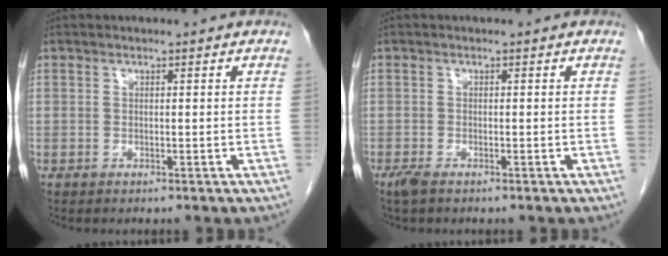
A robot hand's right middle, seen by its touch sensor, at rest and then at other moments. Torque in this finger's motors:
{"motor_torque": [0.43, -0.27, 0.11, 0.03]}